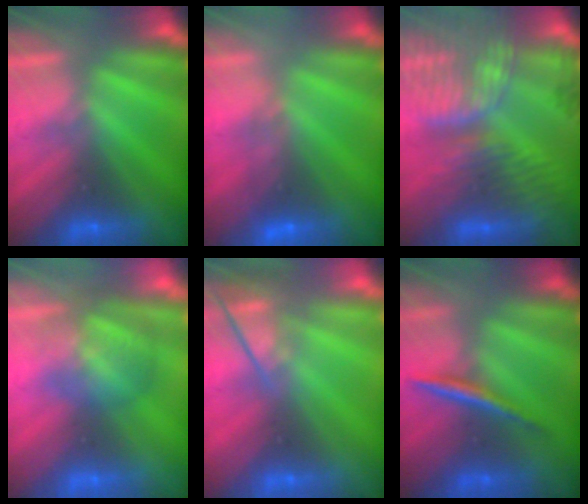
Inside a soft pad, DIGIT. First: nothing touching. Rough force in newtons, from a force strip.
{"total": 4.1}
{"total": 9.5}
{"total": 3.2}
{"total": 4.4}
{"total": 1.7}